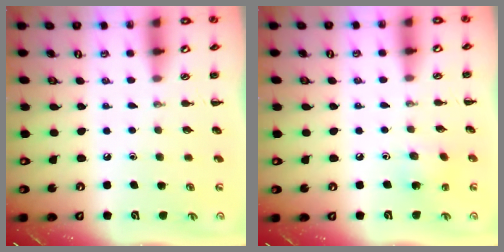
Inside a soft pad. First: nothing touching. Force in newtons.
{"total": 5.4, "press": 5.3, "slide": 1.1}